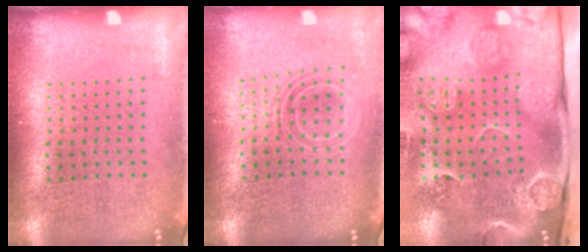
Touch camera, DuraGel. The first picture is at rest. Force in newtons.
{"total": 1.6, "press": 1.3, "slide": 0.9}
{"total": 4.6, "press": 3.4, "slide": 3.1}